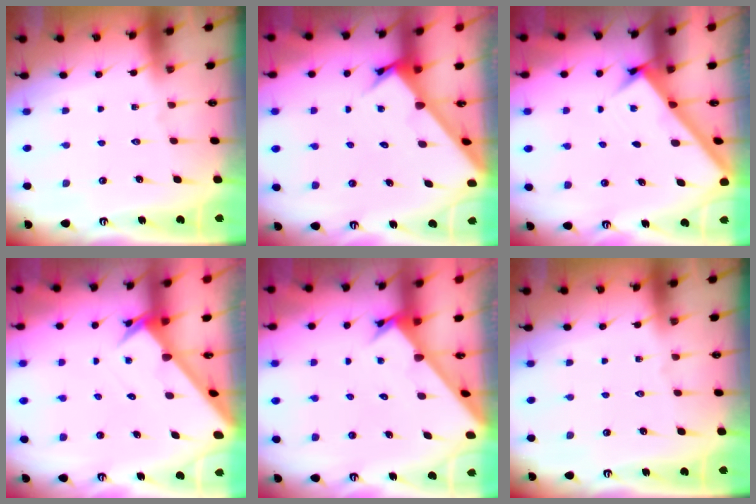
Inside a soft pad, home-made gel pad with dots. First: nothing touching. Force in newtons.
{"total": 2.9, "press": 2.9, "slide": 0.2}
{"total": 2.9, "press": 2.9, "slide": 0.4}
{"total": 2.7, "press": 2.7, "slide": 0.1}
{"total": 2.6, "press": 2.6, "slide": 0.3}
{"total": 0.0}